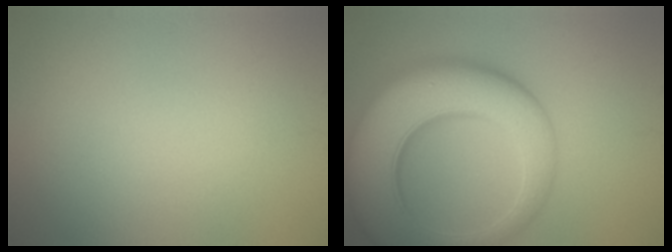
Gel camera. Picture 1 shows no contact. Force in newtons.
{"total": 10.9, "press": 10.9, "slide": 0.7}